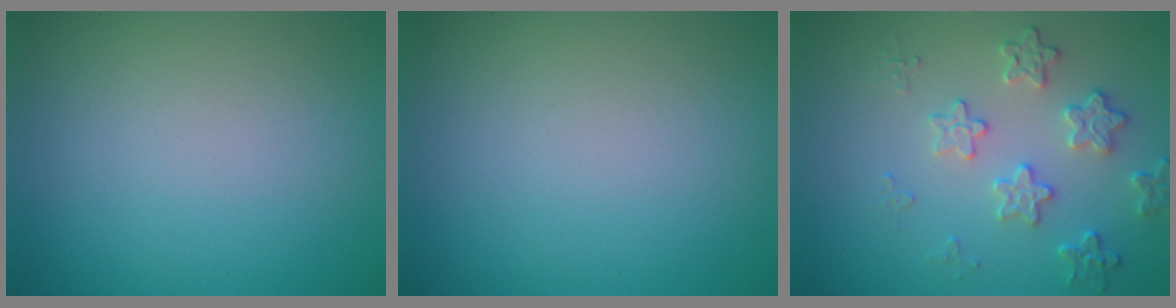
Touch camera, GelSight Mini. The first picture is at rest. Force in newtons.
{"total": 0.0}
{"total": 2.9, "press": 2.3, "slide": 1.8}